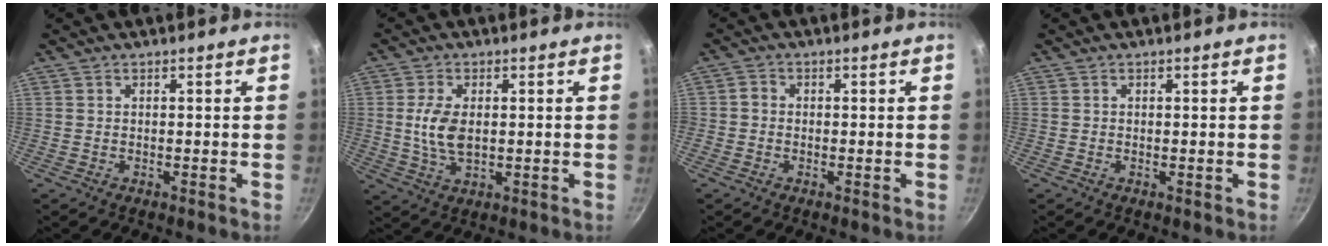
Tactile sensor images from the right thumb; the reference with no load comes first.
{"total": 6.7, "force": [0.5, 3.7, 5.6], "torque": [-0.113, -0.004, 0.011]}
{"total": 1.6, "force": [-0.4, 1.4, 0.6], "torque": [-0.004, 0.009, -0.012]}
{"total": 0.0}